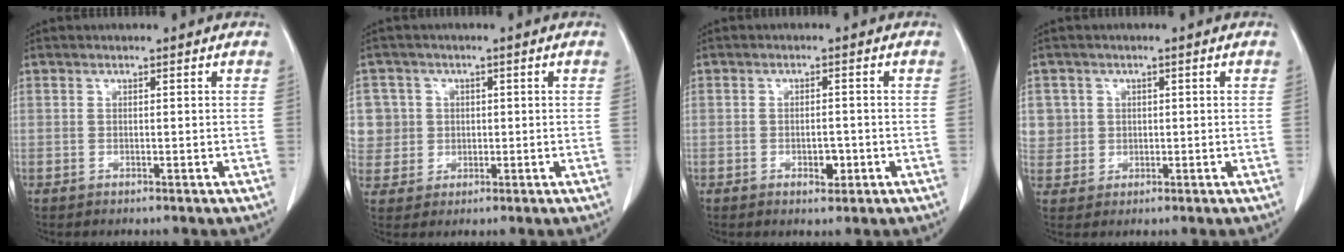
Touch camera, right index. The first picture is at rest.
{"total": 7.3, "force": [1.1, 7.2, 0.2], "torque": [-0.012, 0.030, 0.035]}
{"total": 2.5, "force": [-1.0, 1.2, 1.9], "torque": [-0.032, 0.003, -0.010]}
{"total": 4.2, "force": [1.0, 4.1, -0.1], "torque": [0.012, 0.008, 0.025]}